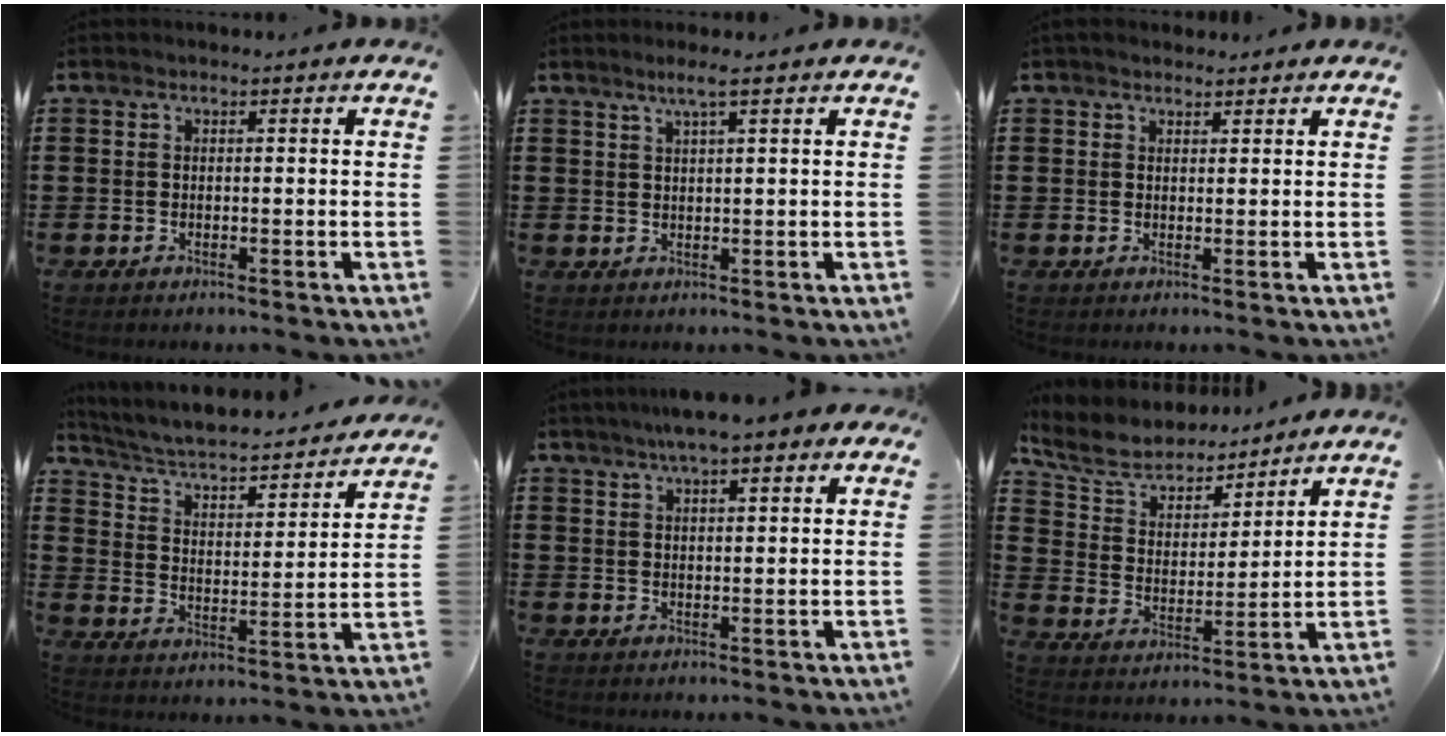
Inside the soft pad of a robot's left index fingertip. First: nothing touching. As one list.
[{"total": 2.7, "force": [1.8, -0.1, 2.0], "torque": [-0.042, 0.001, 0.031]}, {"total": 1.4, "force": [1.2, 0.7, 0.1], "torque": [-0.006, 0.006, 0.024]}, {"total": 4.1, "force": [3.6, 0.7, 1.9], "torque": [-0.055, -0.034, 0.051]}, {"total": 4.8, "force": [3.5, 0.6, 3.2], "torque": [-0.070, 0.003, 0.061]}, {"total": 7.0, "force": [6.3, 2.4, 1.8], "torque": [-0.071, -0.035, 0.109]}]